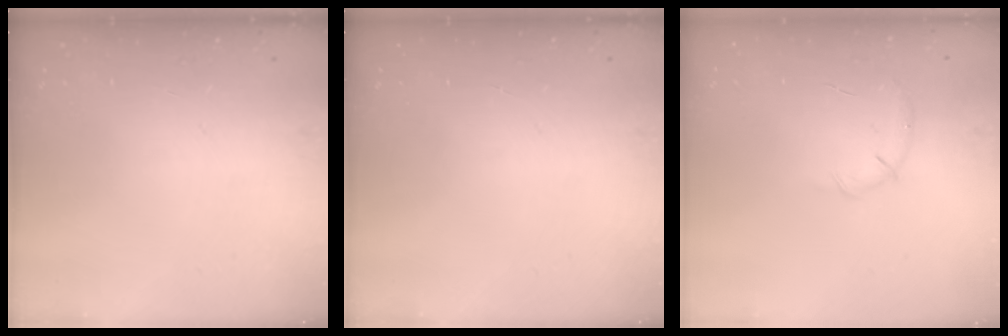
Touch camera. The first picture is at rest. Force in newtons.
{"total": 0.0}
{"total": 6.3, "press": 6.1, "slide": 1.5}